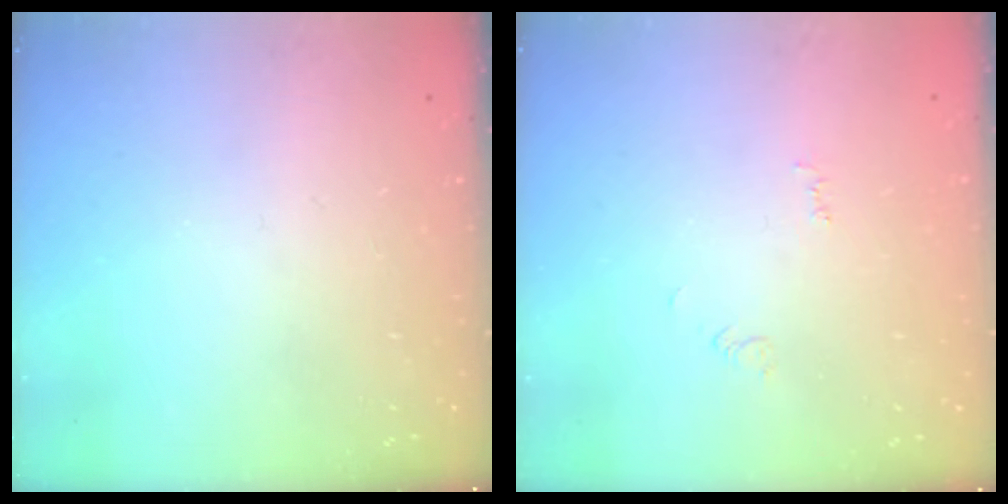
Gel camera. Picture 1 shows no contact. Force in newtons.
{"total": 3.2, "press": 3.1, "slide": 0.6}